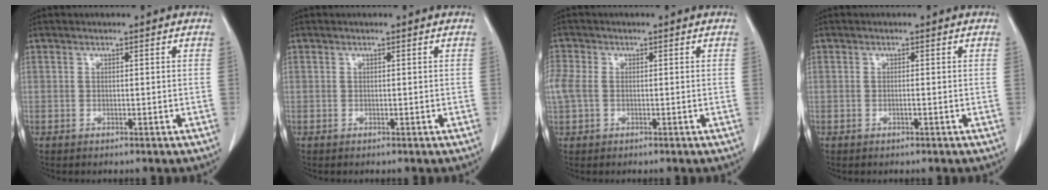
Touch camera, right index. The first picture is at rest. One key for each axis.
{"total": 0.0}
{"total": 4.8, "fx": 0.1, "fy": 3.5, "fz": 3.3, "tx": -0.112, "ty": 0.021, "tz": 0.006}
{"total": 0.6, "fx": -0.2, "fy": 0.0, "fz": 0.6, "tx": -0.011, "ty": 0.000, "tz": -0.002}